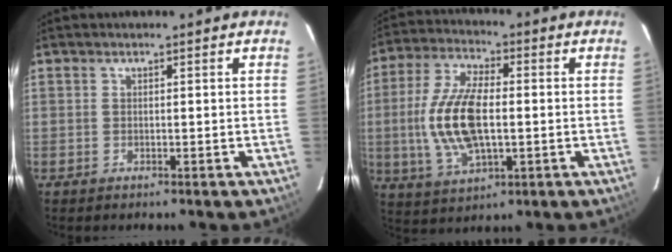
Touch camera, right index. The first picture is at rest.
{"total": 14.5, "force": [-0.9, 6.5, 12.9], "torque": [-0.271, 0.004, -0.014]}